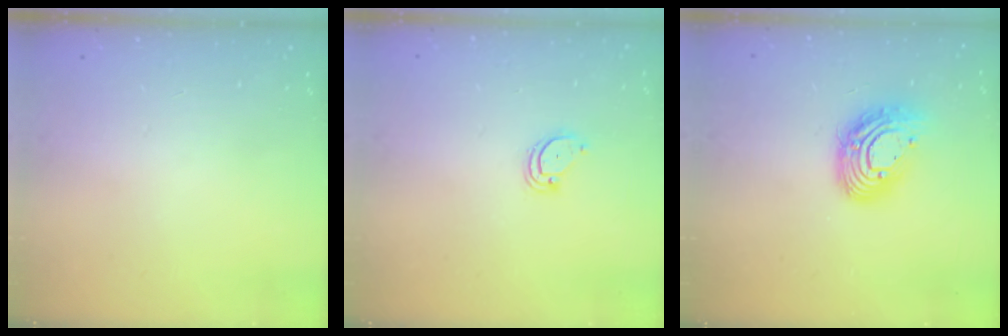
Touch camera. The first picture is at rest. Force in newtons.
{"total": 2.9, "press": 2.9, "slide": 0.2}
{"total": 13.4, "press": 13.4, "slide": 1.3}